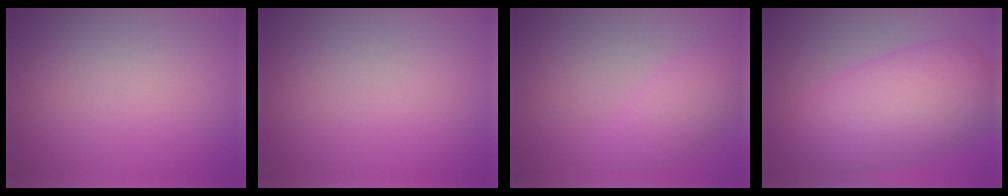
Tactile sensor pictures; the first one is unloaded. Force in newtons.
{"total": 0.0}
{"total": 2.8, "press": 2.8, "slide": 0.1}
{"total": 9.5, "press": 9.5, "slide": 0.3}